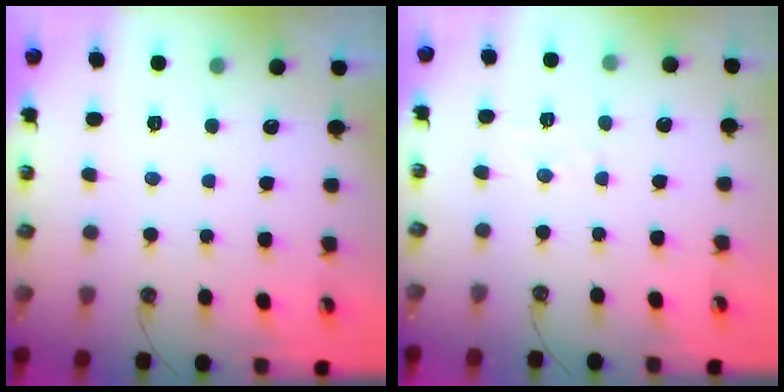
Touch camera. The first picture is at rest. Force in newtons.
{"total": 3.8, "press": 3.7, "slide": 0.5}